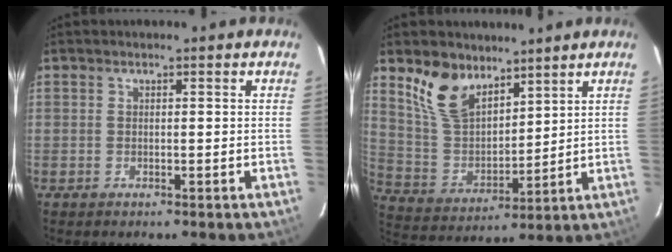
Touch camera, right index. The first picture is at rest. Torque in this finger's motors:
{"motor_torque": [0.37, 0.35, 0.21, 0.06]}